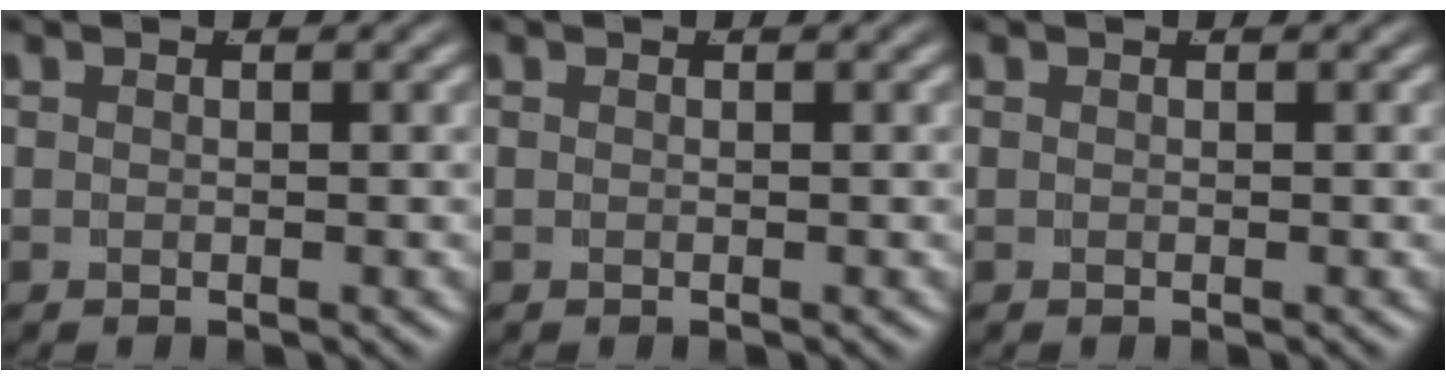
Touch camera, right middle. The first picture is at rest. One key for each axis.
{"total": 0.0}
{"total": 0.0}